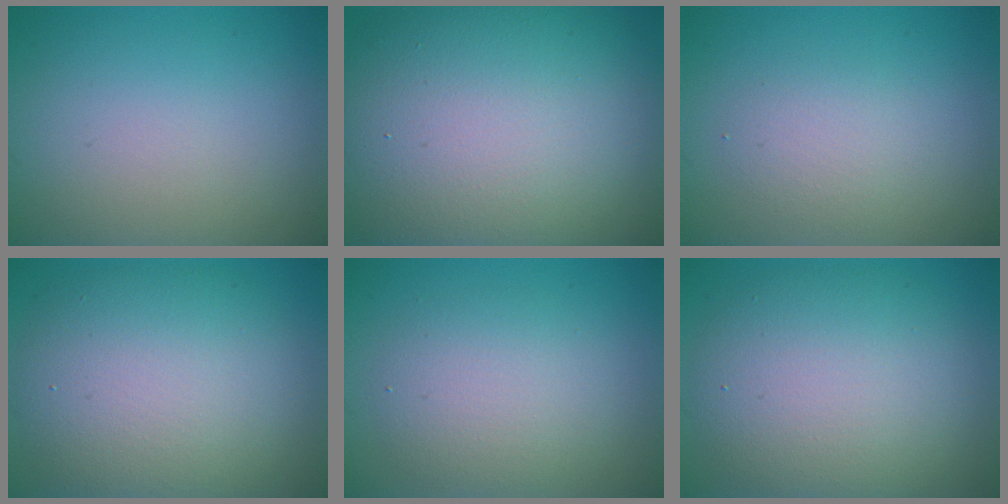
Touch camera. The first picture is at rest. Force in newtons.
{"total": 18.0, "press": 18.0, "slide": 0.8}
{"total": 2.1, "press": 2.1, "slide": 0.1}
{"total": 9.8, "press": 9.8, "slide": 0.9}
{"total": 4.1, "press": 4.1, "slide": 0.1}
{"total": 8.8, "press": 8.8, "slide": 0.8}